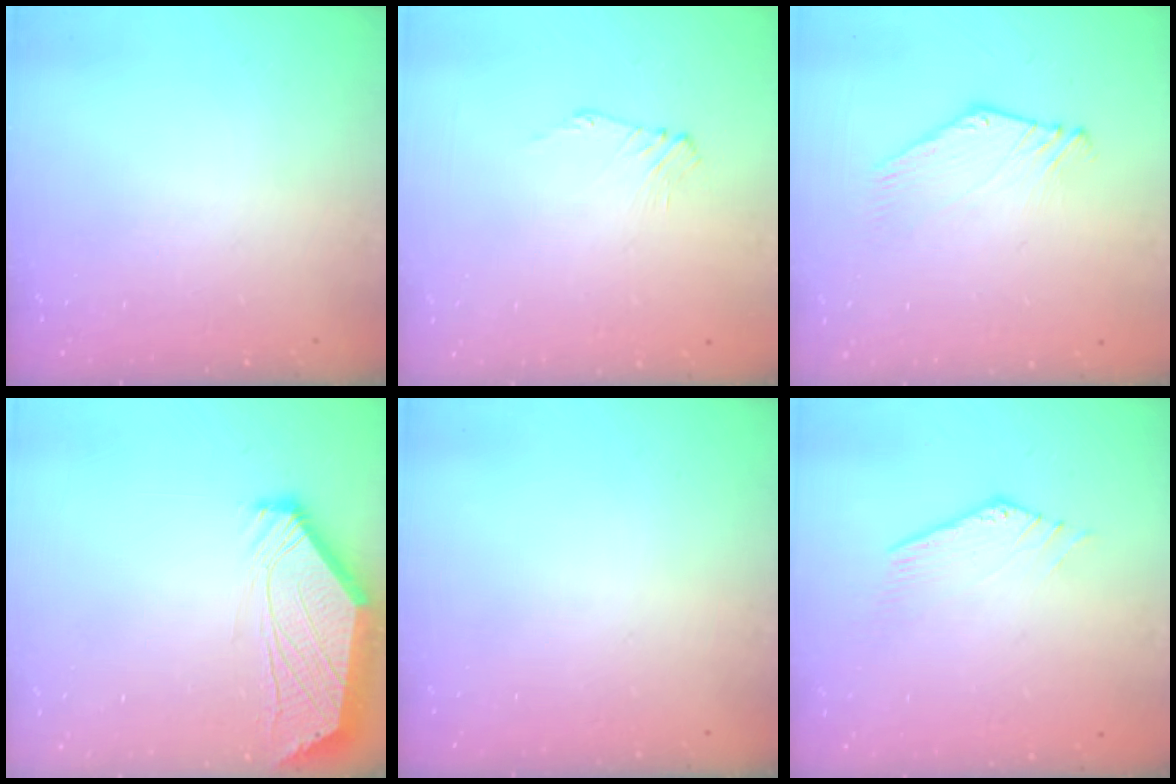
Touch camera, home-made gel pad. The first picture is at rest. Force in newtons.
{"total": 1.1, "press": 1.0, "slide": 0.4}
{"total": 1.0, "press": 1.0, "slide": 0.0}
{"total": 2.6, "press": 2.6, "slide": 0.5}
{"total": 0.0}
{"total": 0.0}